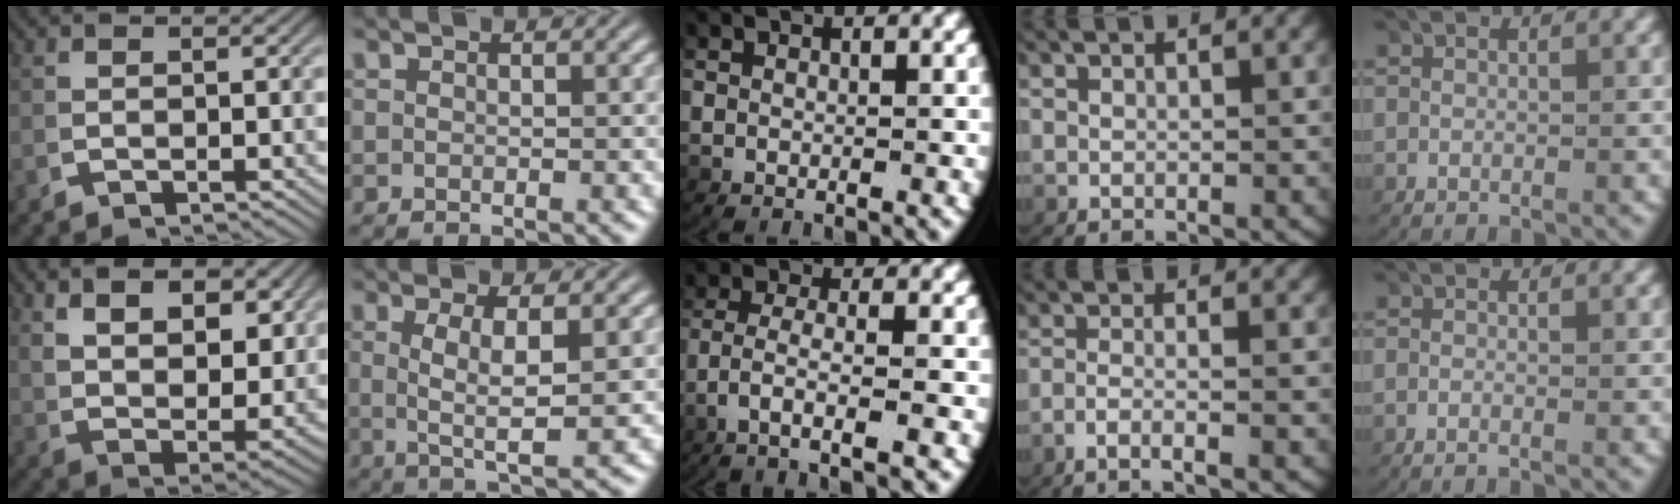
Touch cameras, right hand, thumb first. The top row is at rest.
{"thumb": {"total": 9.2, "force": [2.8, 5.4, 6.9], "torque": [-0.130, -0.036, 0.068]}, "index": {"total": 4.0, "force": [0.1, 0.0, 4.0], "torque": [-0.069, -0.017, 0.014]}, "middle": {"total": 4.2, "force": [-2.5, 0.6, 3.4], "torque": [-0.076, -0.015, -0.033]}, "ring": {"total": 2.8, "force": [-2.0, 0.2, 1.9], "torque": [-0.053, -0.010, -0.033]}, "little": {"total": 1.1, "force": [-0.9, 0.1, 0.5], "torque": [-0.019, -0.001, -0.016]}}